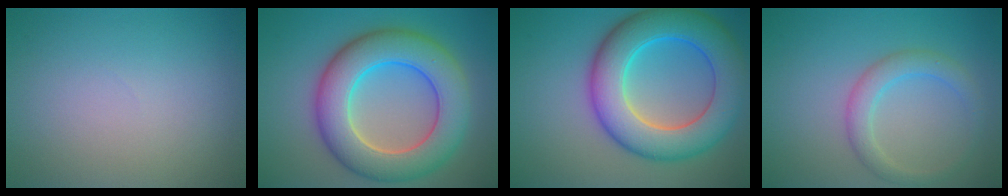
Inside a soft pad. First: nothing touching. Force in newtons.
{"total": 9.8, "press": 9.8, "slide": 0.6}
{"total": 10.1, "press": 10.1, "slide": 0.3}
{"total": 2.8, "press": 2.8, "slide": 0.1}